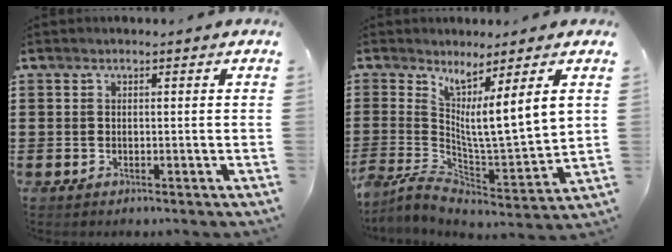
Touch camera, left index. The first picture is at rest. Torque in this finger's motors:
{"motor_torque": [2.14, 0.00, 0.52, 0.21]}